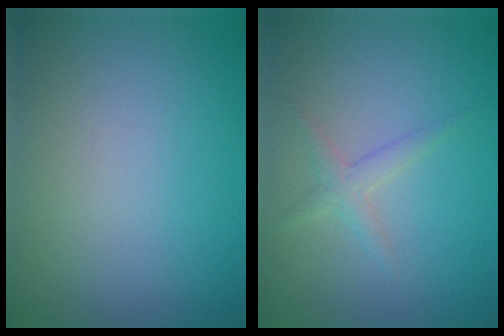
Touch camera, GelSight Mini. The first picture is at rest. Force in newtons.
{"total": 1.5, "press": 1.5, "slide": 0.1}